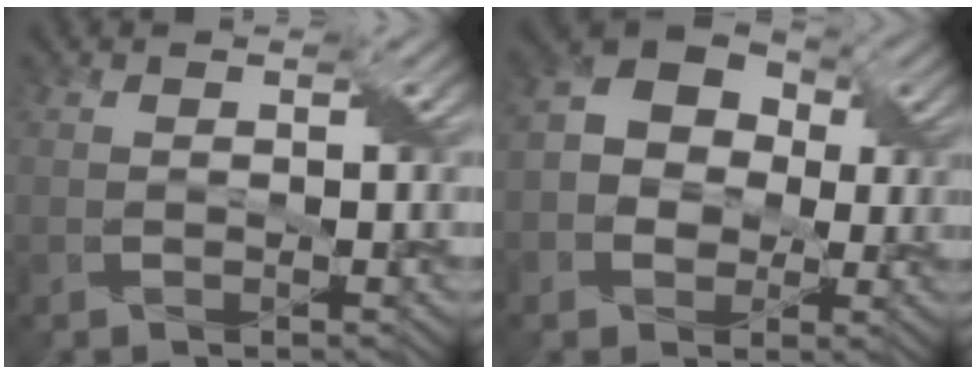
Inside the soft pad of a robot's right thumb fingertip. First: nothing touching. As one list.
[{"total": 8.0, "force": [0.3, 6.5, 4.5], "torque": [-0.101, 0.009, -0.007]}]